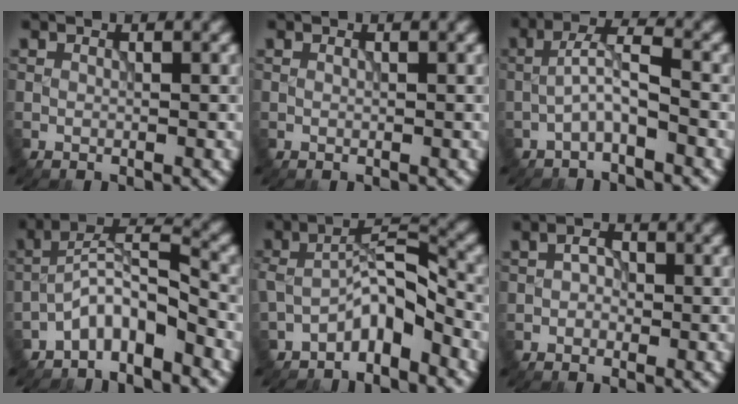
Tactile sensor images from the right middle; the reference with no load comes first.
{"total": 0.0}
{"total": 3.0, "force": [-1.4, 0.8, 2.5], "torque": [-0.048, 0.012, -0.034]}
{"total": 4.7, "force": [-3.4, 1.4, 3.0], "torque": [-0.050, 0.015, -0.071]}
{"total": 4.4, "force": [-2.9, 1.6, 3.0], "torque": [-0.049, 0.018, -0.056]}
{"total": 1.7, "force": [-0.2, 1.3, 1.2], "torque": [-0.021, 0.000, -0.007]}